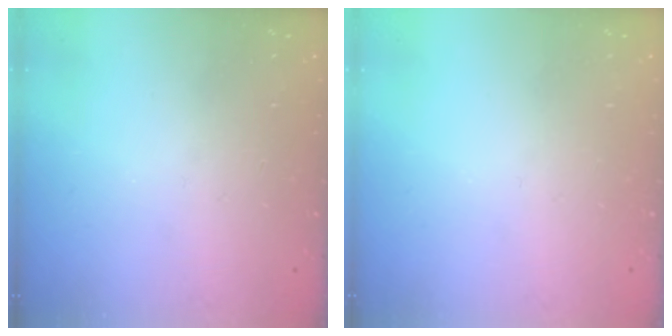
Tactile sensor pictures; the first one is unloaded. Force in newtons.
{"total": 0.0}